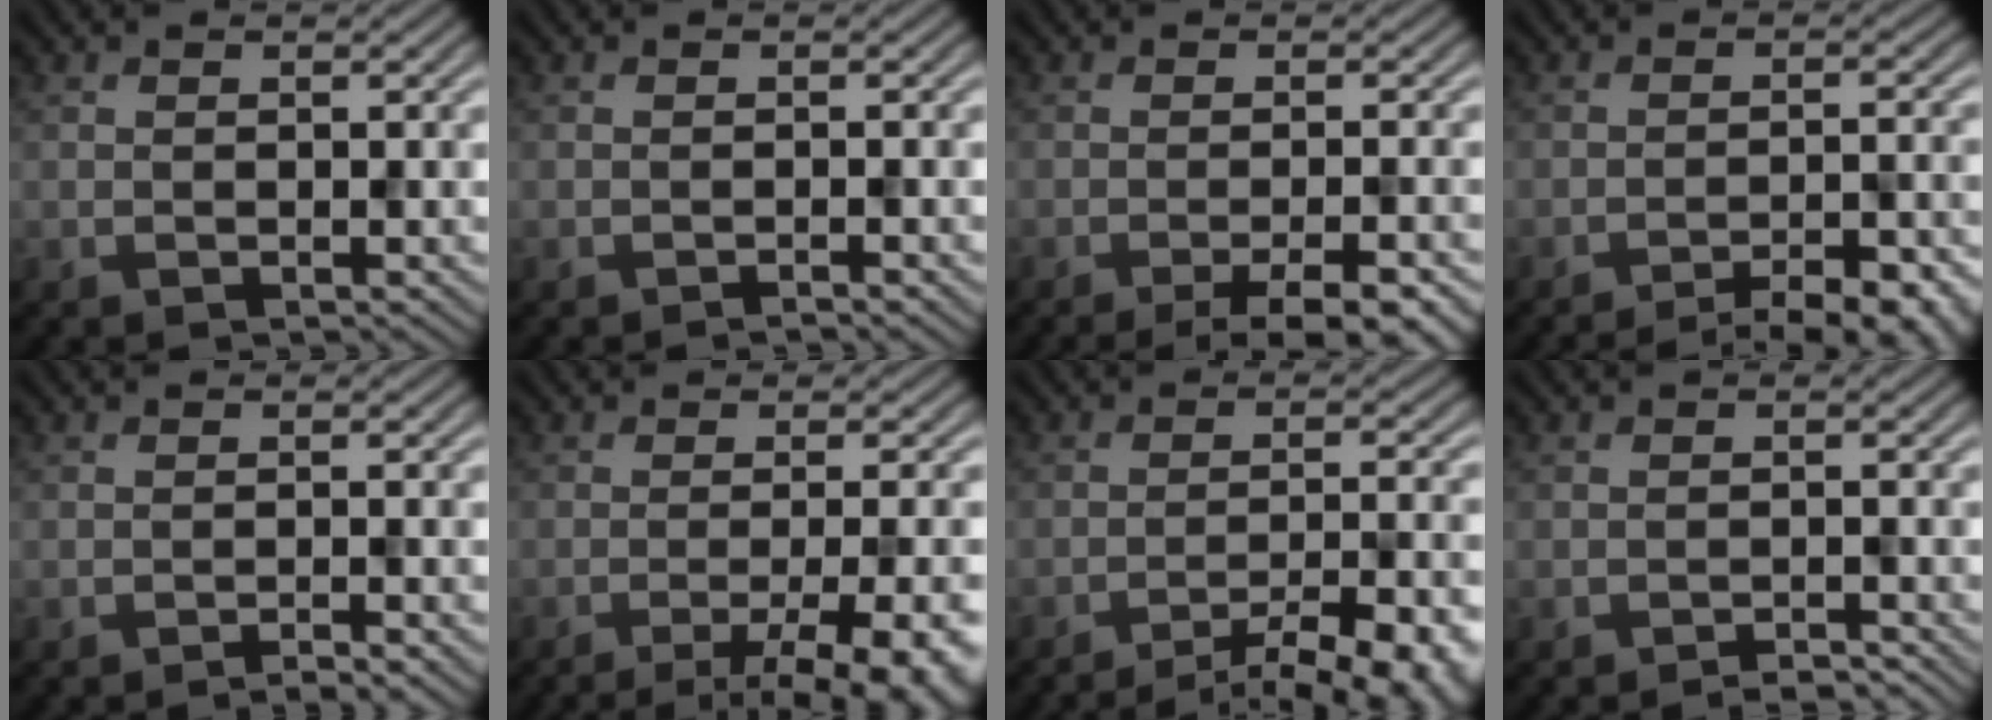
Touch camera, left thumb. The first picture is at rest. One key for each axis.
{"total": 0.8, "fx": -0.7, "fy": 0.0, "fz": 0.4, "tx": -0.005, "ty": 0.003, "tz": -0.017}
{"total": 6.5, "fx": -4.2, "fy": 1.3, "fz": 4.8, "tx": -0.068, "ty": 0.004, "tz": -0.058}
{"total": 9.0, "fx": -7.3, "fy": 2.1, "fz": 4.9, "tx": -0.062, "ty": 0.010, "tz": -0.085}
{"total": 1.7, "fx": -1.3, "fy": 0.1, "fz": 1.2, "tx": -0.013, "ty": 0.003, "tz": -0.025}
{"total": 11.3, "fx": -6.6, "fy": 2.9, "fz": 8.7, "tx": -0.102, "ty": 0.002, "tz": -0.074}
{"total": 12.1, "fx": -9.4, "fy": 2.8, "fz": 7.0, "tx": -0.093, "ty": 0.003, "tz": -0.113}
{"total": 1.6, "fx": -1.5, "fy": 0.1, "fz": 0.6, "tx": -0.004, "ty": 0.003, "tz": -0.027}